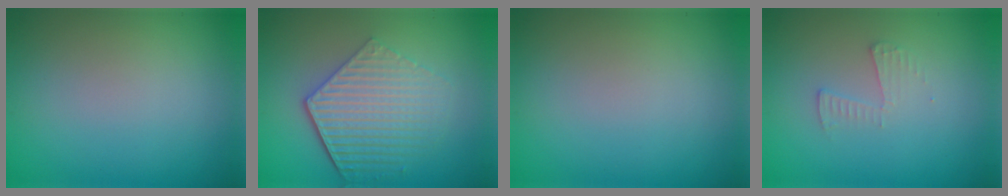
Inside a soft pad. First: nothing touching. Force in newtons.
{"total": 6.2, "press": 4.5, "slide": 4.2}
{"total": 0.0}
{"total": 1.4, "press": 1.4, "slide": 0.1}